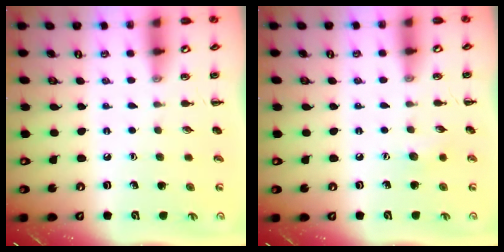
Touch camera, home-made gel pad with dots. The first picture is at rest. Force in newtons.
{"total": 5.1, "press": 4.9, "slide": 1.2}